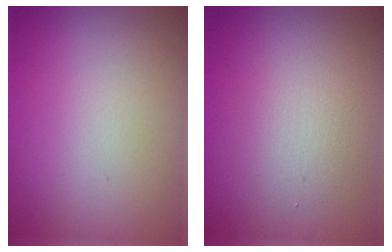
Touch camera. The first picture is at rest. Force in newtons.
{"total": 2.3, "press": 2.3, "slide": 0.1}